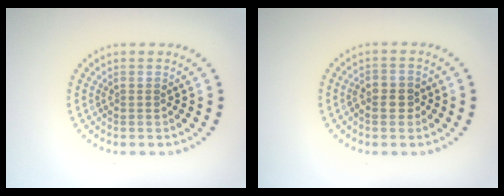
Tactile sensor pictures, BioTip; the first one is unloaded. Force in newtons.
{"total": 1.9, "press": 1.9, "slide": 0.5}